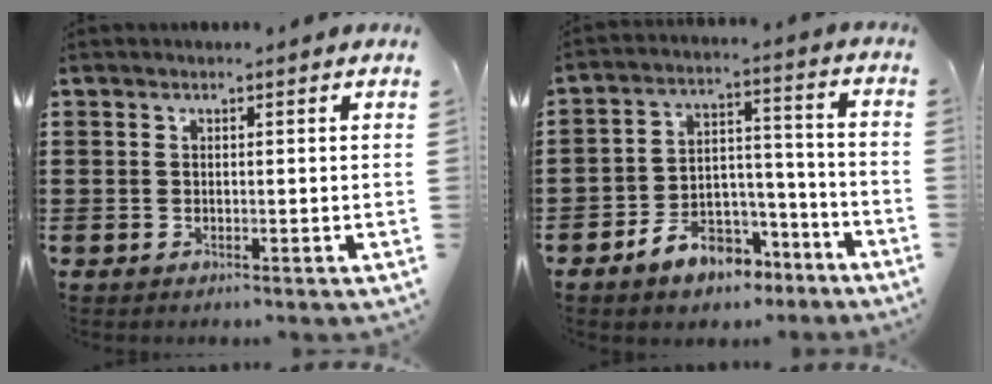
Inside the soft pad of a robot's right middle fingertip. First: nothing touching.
{"total": 7.1, "force": [-5.8, 3.6, 1.8], "torque": [-0.027, 0.033, -0.107]}